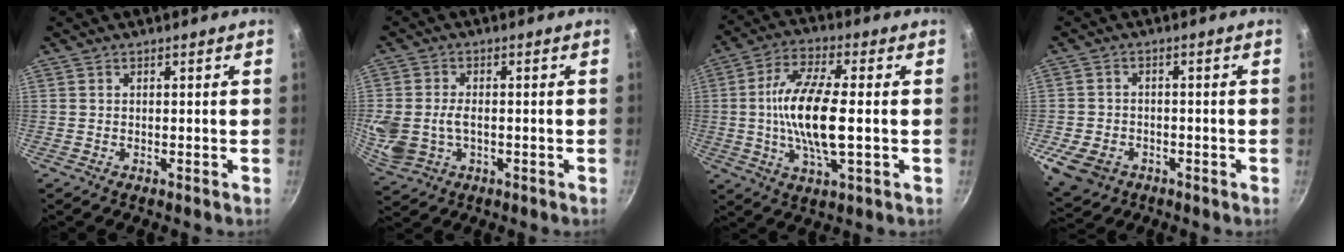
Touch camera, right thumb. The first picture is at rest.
{"total": 9.5, "force": [-0.9, 6.7, 6.6], "torque": [-0.145, -0.003, -0.009]}
{"total": 14.1, "force": [-0.5, 4.7, 13.3], "torque": [-0.260, 0.013, -0.015]}
{"total": 8.1, "force": [-3.2, 6.1, 4.4], "torque": [-0.081, 0.013, -0.052]}